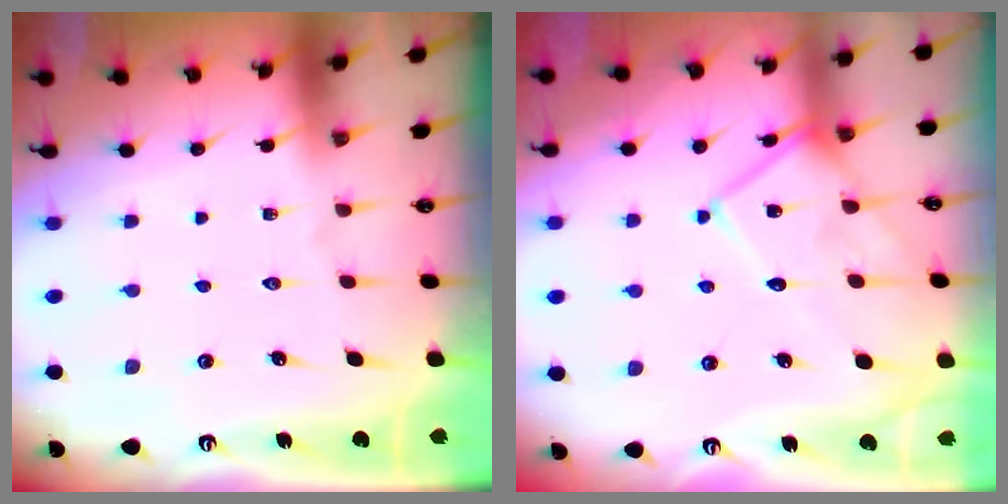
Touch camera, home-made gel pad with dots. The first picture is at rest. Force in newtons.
{"total": 12.9, "press": 12.9, "slide": 1.1}